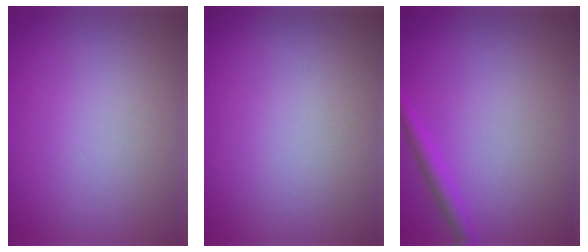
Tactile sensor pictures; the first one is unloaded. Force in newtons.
{"total": 0.0}
{"total": 1.6, "press": 1.6, "slide": 0.1}